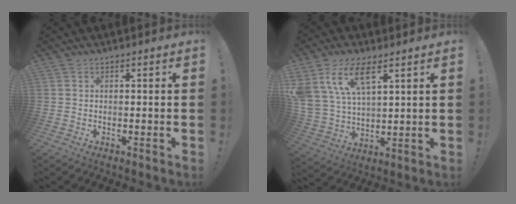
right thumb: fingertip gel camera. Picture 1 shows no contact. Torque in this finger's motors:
{"motor_torque": [0.93, 1.07, 0.40, 0.18, 0.49]}